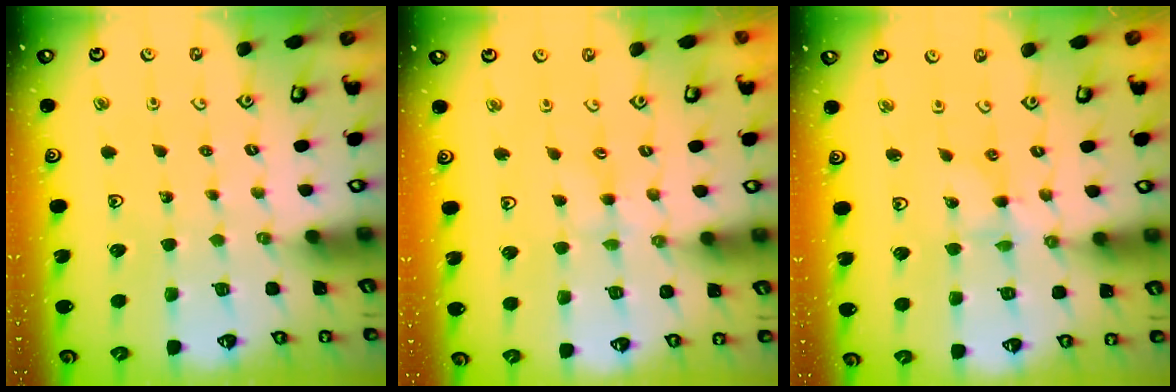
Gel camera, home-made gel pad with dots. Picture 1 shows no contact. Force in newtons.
{"total": 2.8, "press": 2.8, "slide": 0.5}
{"total": 1.4, "press": 1.4, "slide": 0.2}